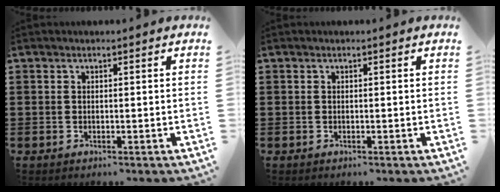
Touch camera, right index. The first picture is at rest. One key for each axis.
{"total": 0.0}